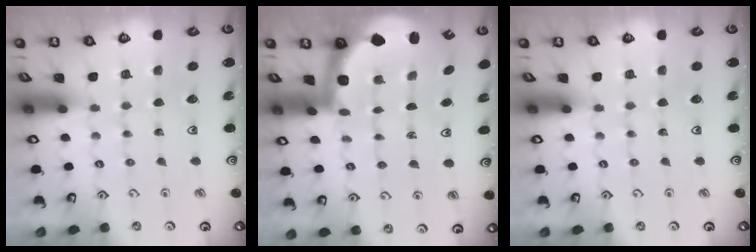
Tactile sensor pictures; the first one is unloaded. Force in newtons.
{"total": 3.4, "press": 3.3, "slide": 0.8}
{"total": 0.0}